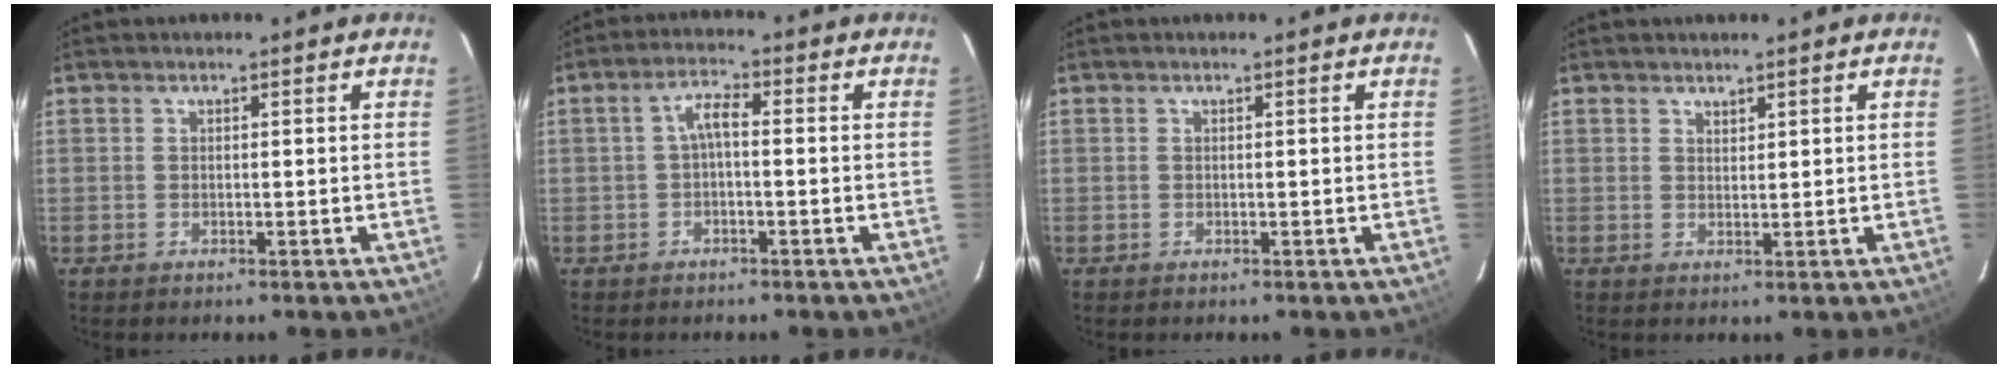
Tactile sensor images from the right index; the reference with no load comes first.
{"total": 3.2, "force": [-0.5, 1.1, 3.0], "torque": [-0.060, 0.012, -0.009]}
{"total": 0.0}
{"total": 1.2, "force": [1.1, 0.5, 0.2], "torque": [-0.003, 0.001, 0.021]}